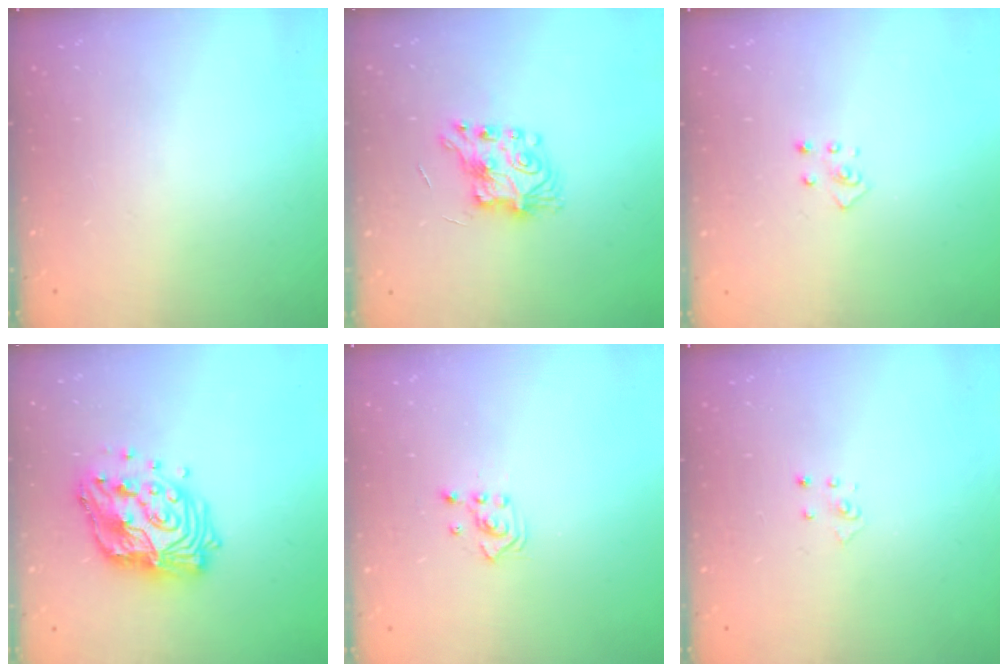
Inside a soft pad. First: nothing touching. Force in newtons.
{"total": 7.9, "press": 7.9, "slide": 0.3}
{"total": 2.8, "press": 2.8, "slide": 0.3}
{"total": 15.9, "press": 15.9, "slide": 1.1}
{"total": 2.5, "press": 2.5, "slide": 0.3}
{"total": 2.8, "press": 2.8, "slide": 0.3}